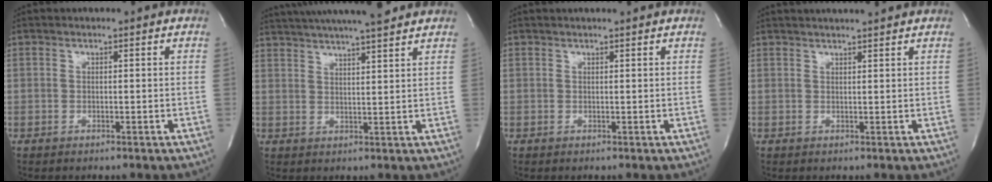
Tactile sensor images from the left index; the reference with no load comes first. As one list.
[{"total": 15.9, "force": [14.0, 1.0, 7.4], "torque": [-0.130, 0.027, 0.204]}, {"total": 2.4, "force": [2.1, 0.0, 1.0], "torque": [-0.013, 0.014, 0.029]}, {"total": 5.7, "force": [5.2, -0.1, 2.2], "torque": [-0.035, 0.022, 0.069]}]